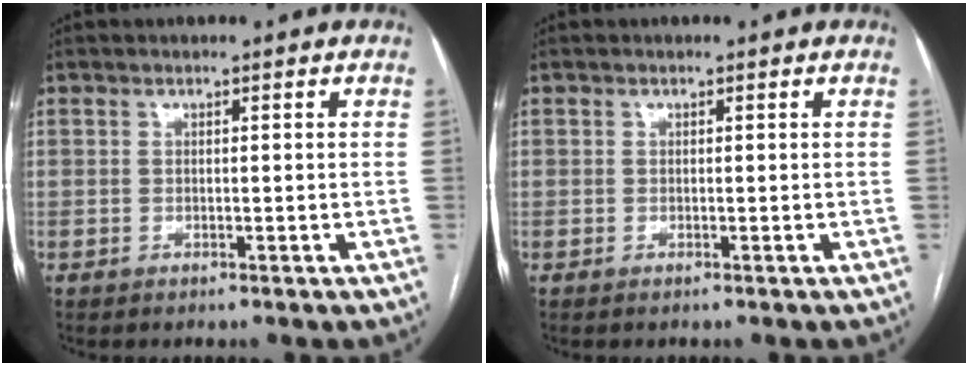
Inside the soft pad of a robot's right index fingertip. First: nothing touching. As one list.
[{"total": 0.0}]